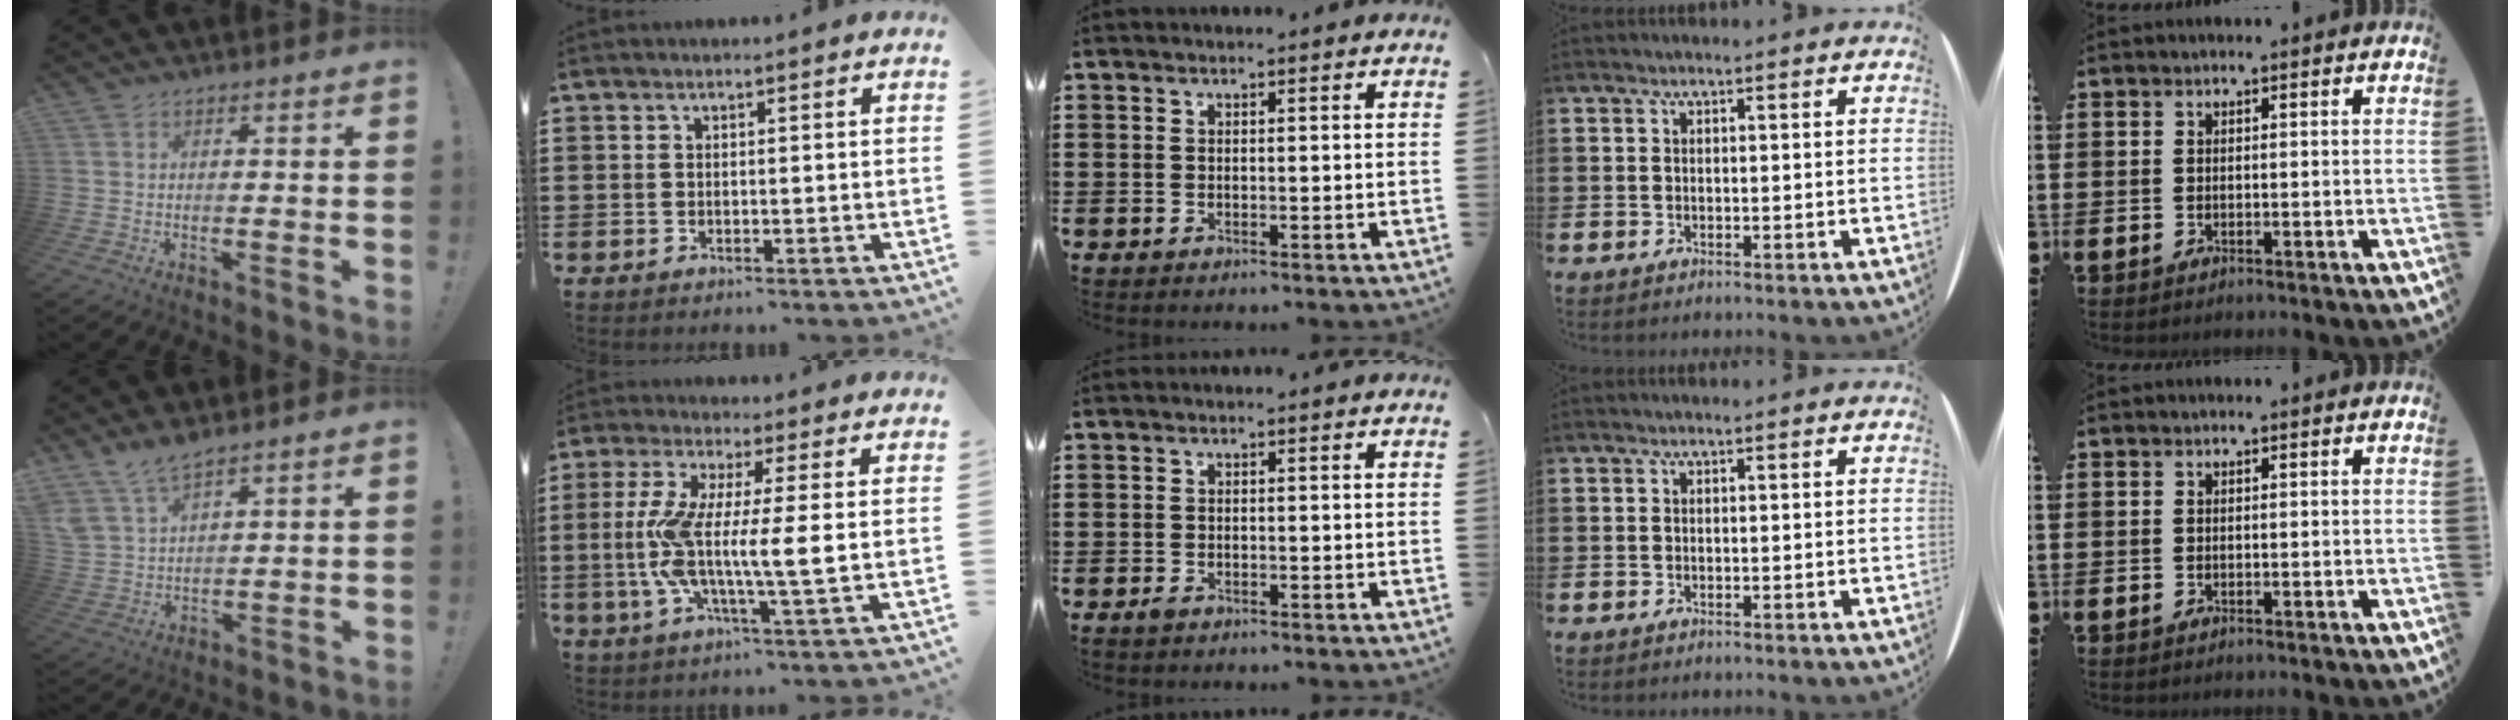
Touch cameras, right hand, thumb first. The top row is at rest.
{"thumb": {"total": 7.1, "force": [6.2, 1.9, 2.8], "torque": [-0.067, -0.033, 0.123]}, "index": {"total": 9.7, "force": [-0.3, 0.8, 9.7], "torque": [-0.204, -0.016, -0.015]}, "middle": {"total": 0.9, "force": [-0.6, 0.5, 0.5], "torque": [-0.010, -0.002, -0.013]}}